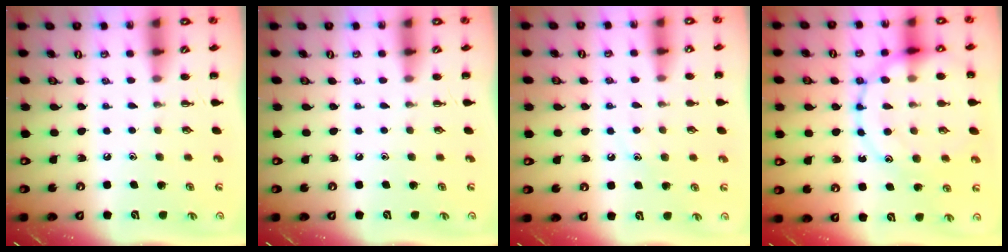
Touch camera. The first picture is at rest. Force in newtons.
{"total": 0.0}
{"total": 8.3, "press": 8.2, "slide": 1.4}
{"total": 18.7, "press": 18.7, "slide": 1.0}